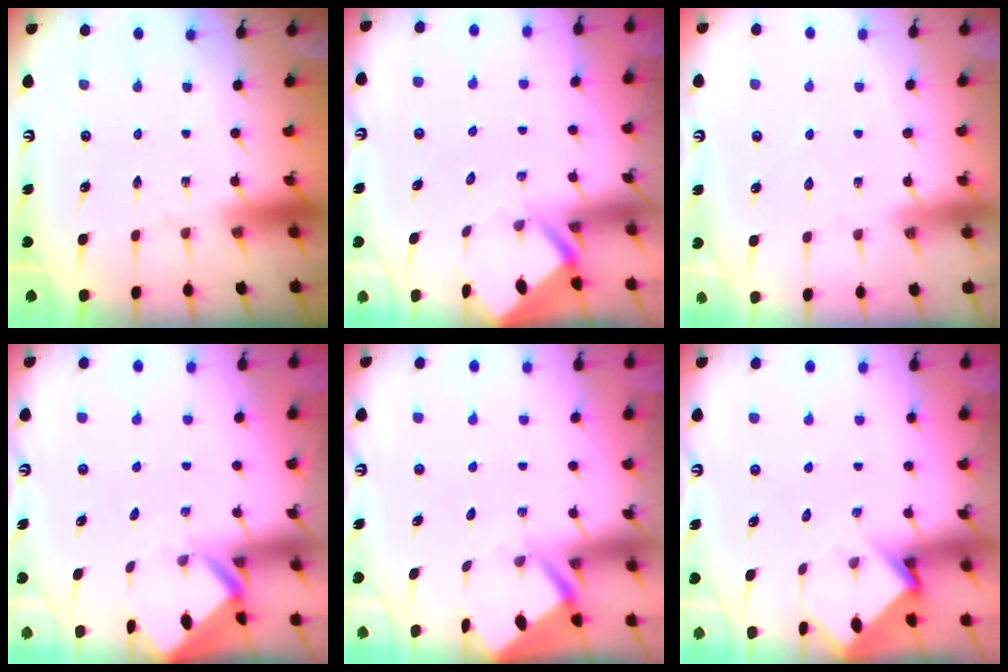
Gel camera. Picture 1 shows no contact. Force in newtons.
{"total": 2.3, "press": 2.3, "slide": 0.2}
{"total": 2.3, "press": 2.3, "slide": 0.3}
{"total": 2.4, "press": 2.4, "slide": 0.1}
{"total": 3.8, "press": 3.8, "slide": 0.3}
{"total": 3.6, "press": 3.6, "slide": 0.3}